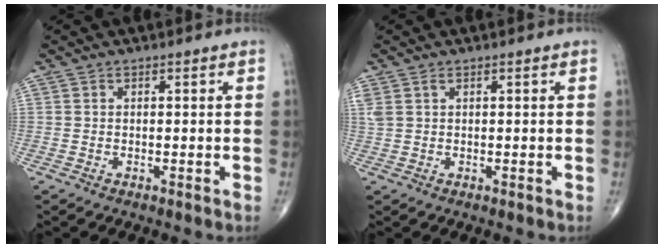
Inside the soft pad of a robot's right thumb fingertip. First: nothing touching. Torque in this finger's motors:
{"motor_torque": [0.01, 0.26, 0.29, 0.05, 0.01]}